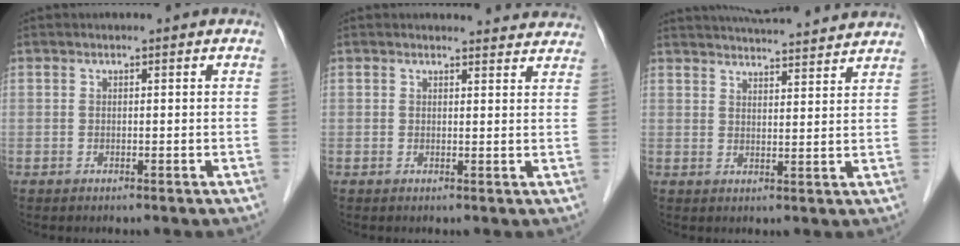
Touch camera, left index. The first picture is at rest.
{"total": 8.1, "force": [7.8, 1.8, 0.9], "torque": [0.016, -0.002, 0.063]}
{"total": 15.2, "force": [14.4, 1.5, 4.8], "torque": [-0.075, 0.026, 0.192]}